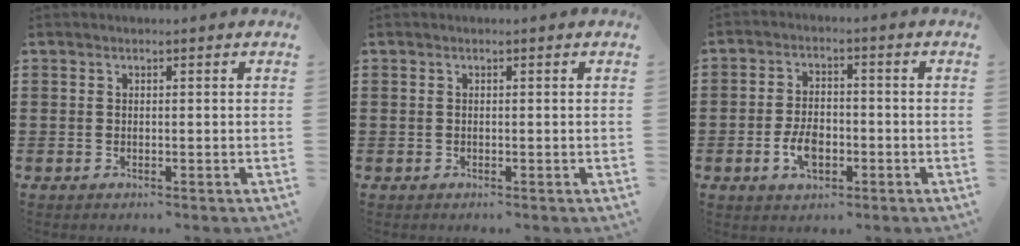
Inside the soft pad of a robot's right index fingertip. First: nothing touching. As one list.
[{"total": 0.0}, {"total": 5.3, "force": [-1.9, 3.1, 3.9], "torque": [-0.090, 0.001, -0.038]}]